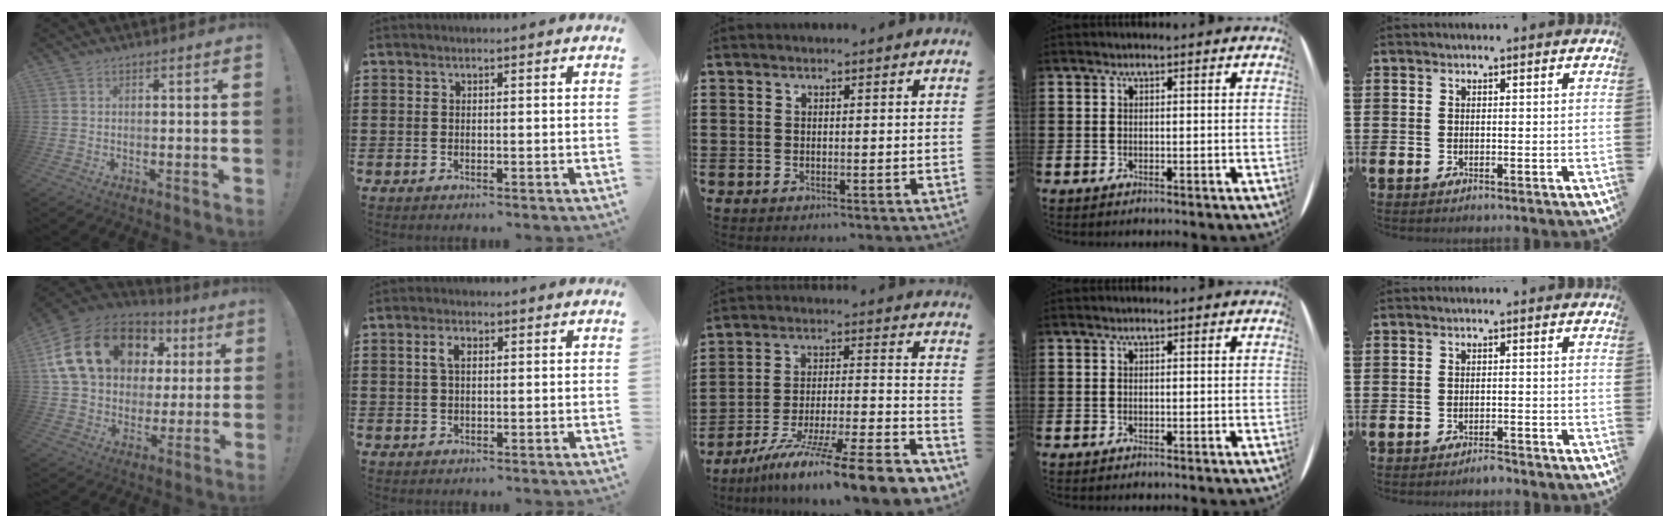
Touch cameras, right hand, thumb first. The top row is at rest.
{"thumb": {"total": 23.2, "force": [9.0, 16.3, 13.9], "torque": [-0.239, -0.017, 0.192]}, "index": {"total": 2.7, "force": [0.7, 1.3, 2.3], "torque": [-0.048, 0.010, 0.011]}, "middle": {"total": 11.5, "force": [-9.2, -0.9, 6.8], "torque": [-0.108, -0.001, -0.177]}, "little": {"total": 1.3, "force": [-1.3, 0.0, 0.1], "torque": [-0.007, 0.002, -0.026]}}